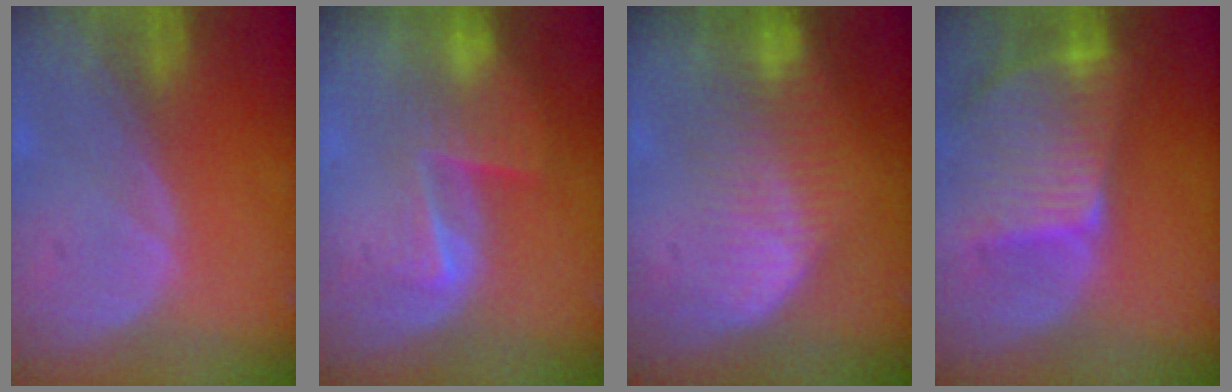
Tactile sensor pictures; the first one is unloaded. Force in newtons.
{"total": 6.6, "press": 5.6, "slide": 3.5}
{"total": 8.1, "press": 7.0, "slide": 4.0}
{"total": 9.6, "press": 8.5, "slide": 4.6}